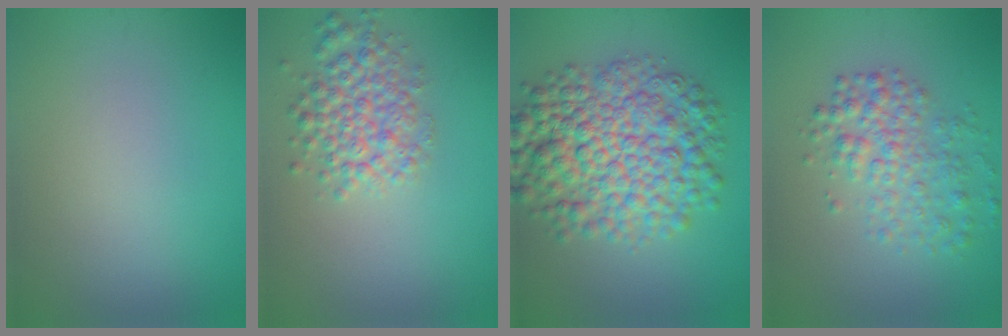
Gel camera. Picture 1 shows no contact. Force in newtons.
{"total": 4.0, "press": 4.0, "slide": 0.2}
{"total": 9.6, "press": 9.6, "slide": 0.1}
{"total": 3.7, "press": 3.7, "slide": 0.1}